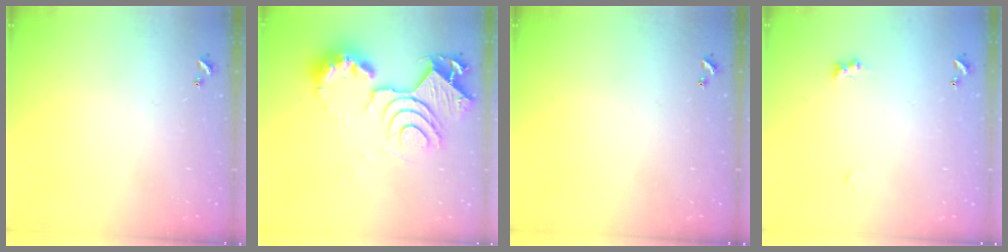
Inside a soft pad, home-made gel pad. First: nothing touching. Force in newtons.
{"total": 16.4, "press": 16.3, "slide": 1.7}
{"total": 0.0}
{"total": 1.4, "press": 1.3, "slide": 0.5}